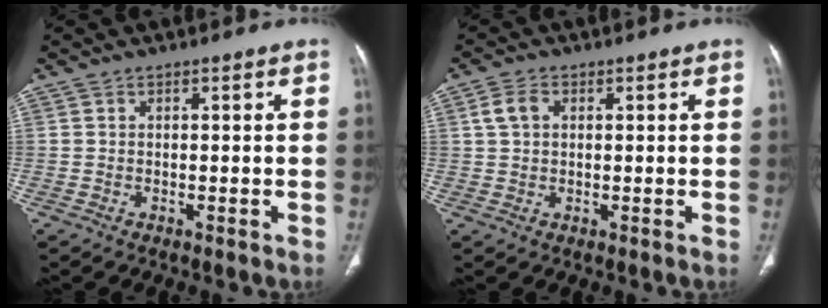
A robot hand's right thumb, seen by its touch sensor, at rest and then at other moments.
{"total": 3.2, "force": [0.7, 2.3, 2.2], "torque": [-0.049, 0.010, 0.013]}